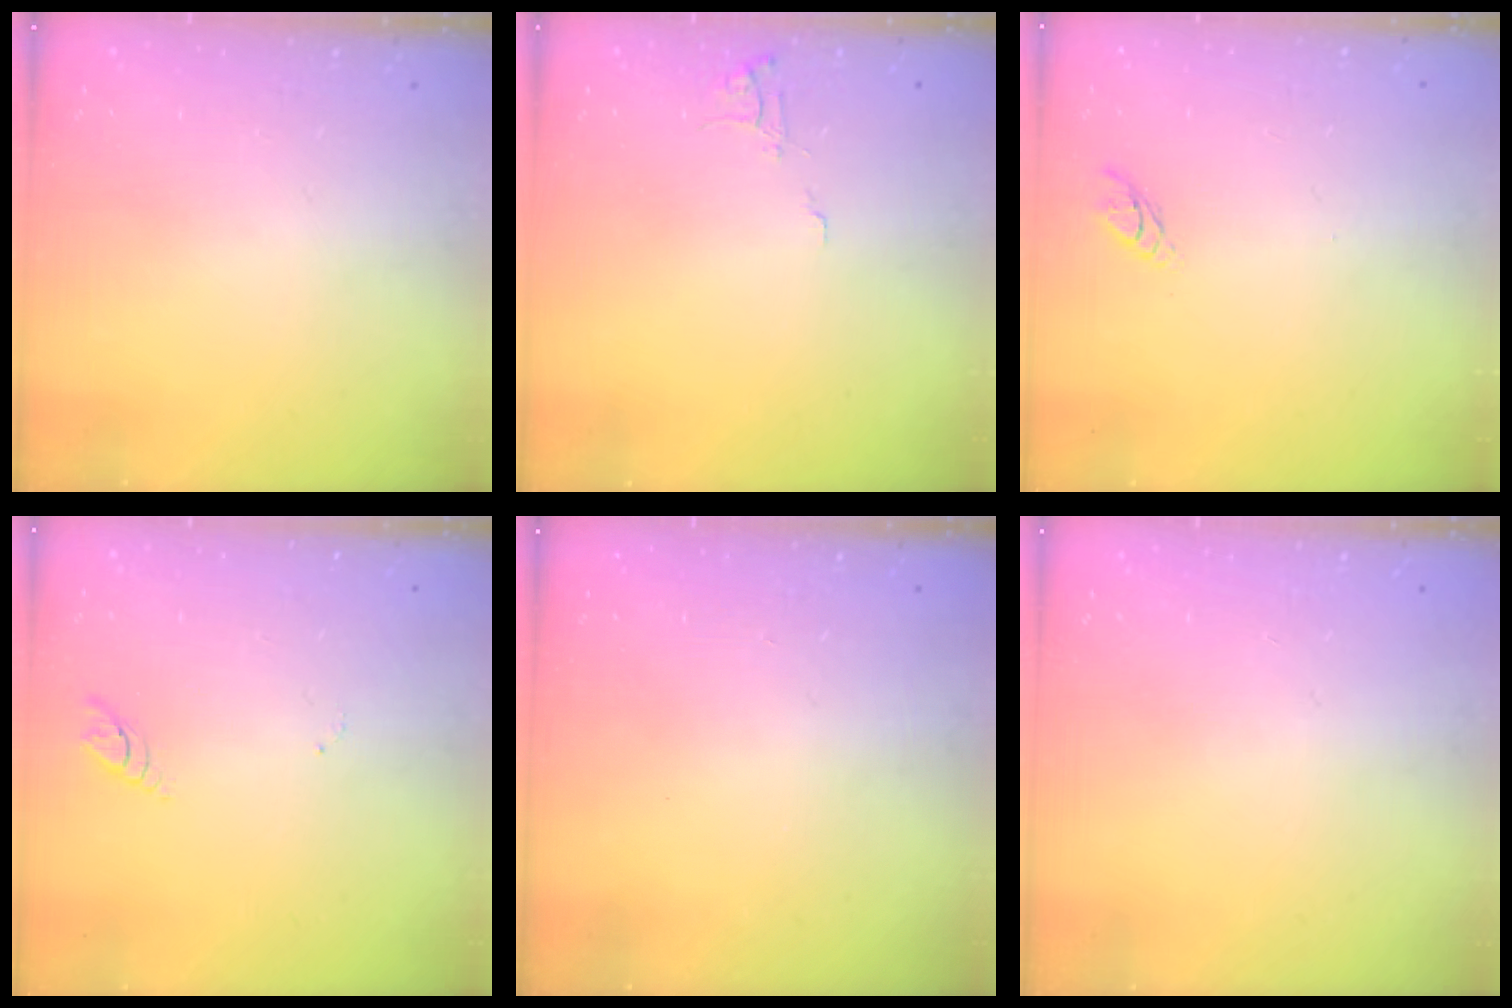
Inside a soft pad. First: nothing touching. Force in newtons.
{"total": 4.2, "press": 4.1, "slide": 0.4}
{"total": 3.1, "press": 3.1, "slide": 0.3}
{"total": 3.0, "press": 2.9, "slide": 0.4}
{"total": 0.0}
{"total": 0.0}